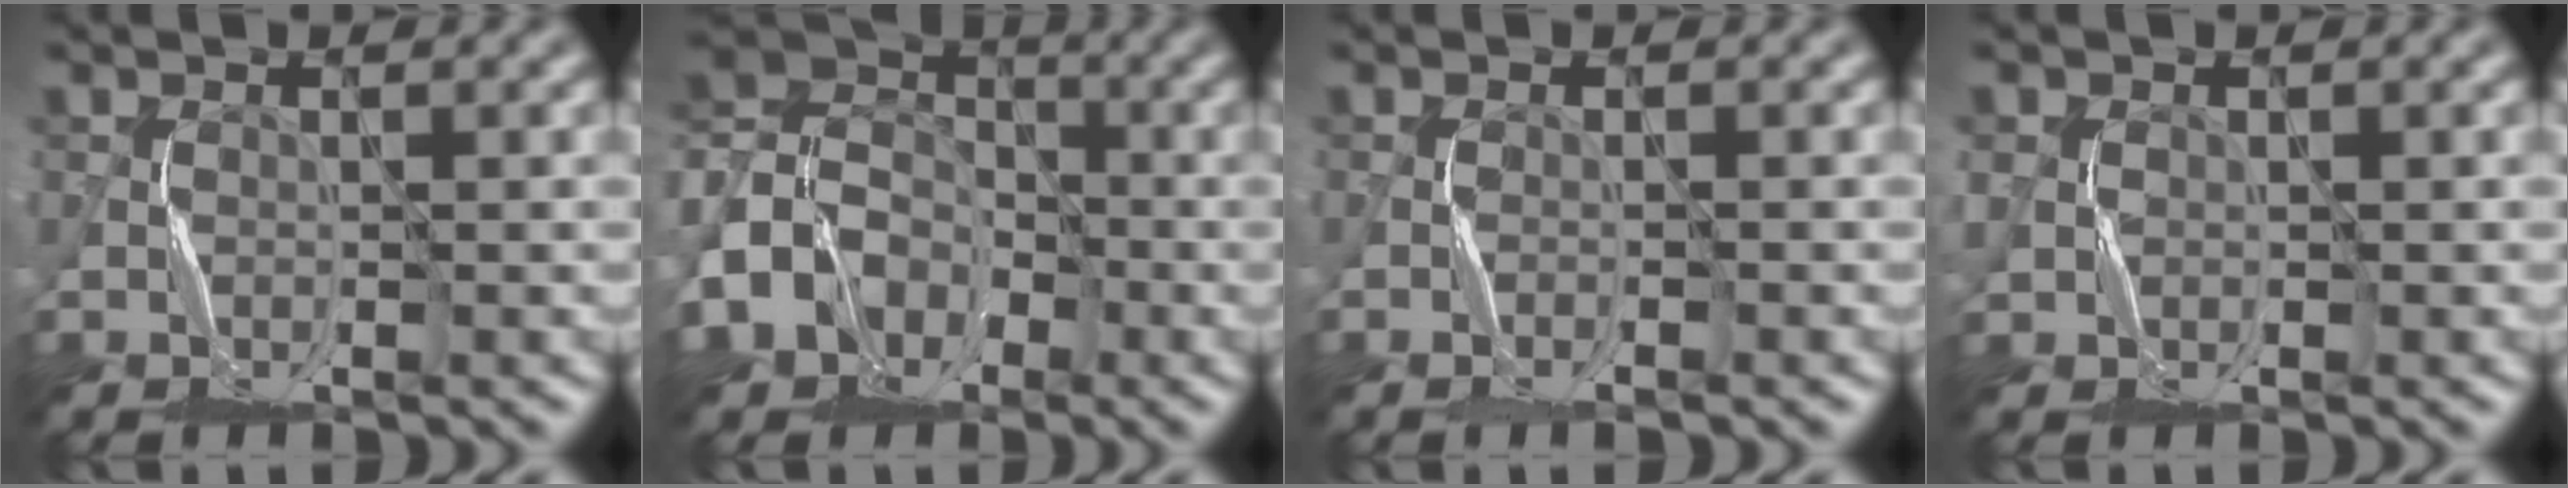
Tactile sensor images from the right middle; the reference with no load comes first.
{"total": 9.2, "force": [-3.9, 7.6, 3.6], "torque": [-0.082, -0.005, -0.104]}
{"total": 0.8, "force": [-0.7, 0.0, 0.5], "torque": [-0.009, 0.003, -0.013]}
{"total": 1.4, "force": [0.2, 1.4, 0.3], "torque": [-0.010, 0.001, 0.002]}